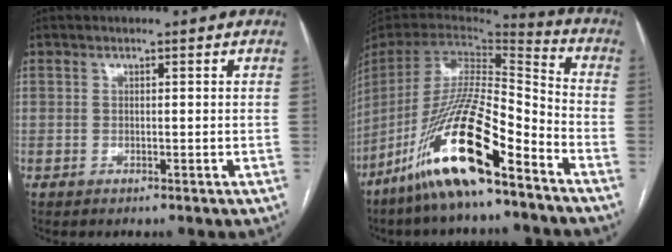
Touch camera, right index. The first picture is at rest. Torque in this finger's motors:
{"motor_torque": [0.81, -0.54, 0.32, 0.08]}